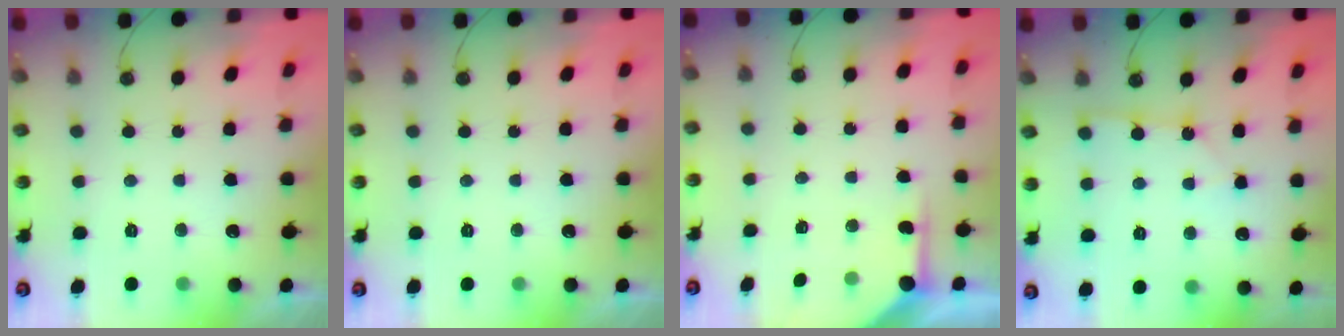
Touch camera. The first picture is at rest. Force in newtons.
{"total": 0.0}
{"total": 3.5, "press": 3.5, "slide": 0.4}
{"total": 2.5, "press": 2.5, "slide": 0.3}